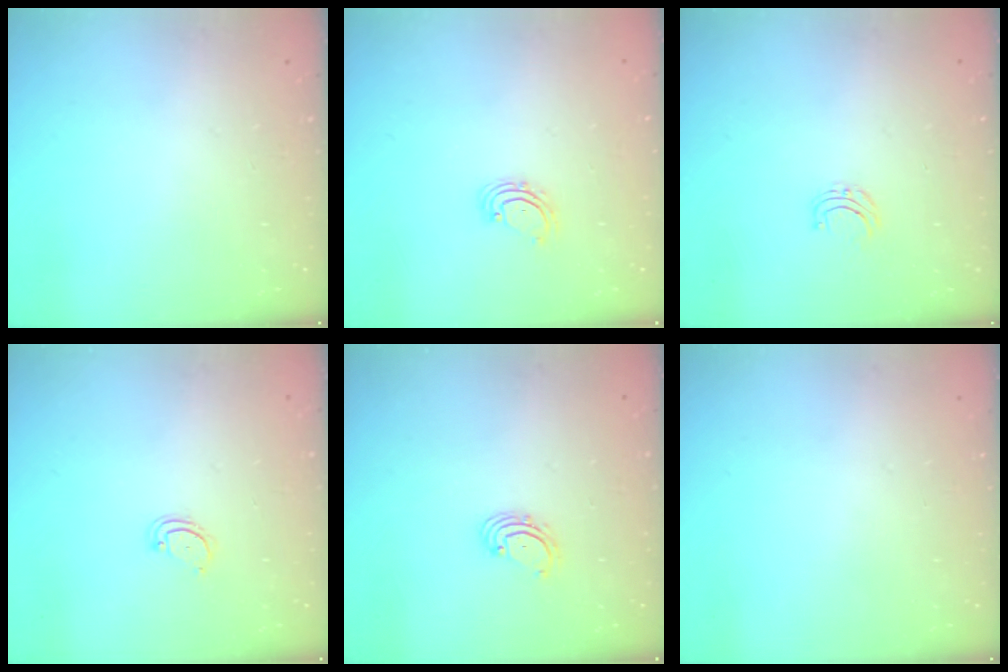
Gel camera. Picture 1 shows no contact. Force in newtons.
{"total": 2.8, "press": 2.8, "slide": 0.2}
{"total": 4.0, "press": 4.0, "slide": 0.3}
{"total": 2.3, "press": 2.3, "slide": 0.2}
{"total": 2.0, "press": 1.9, "slide": 0.6}
{"total": 0.0}